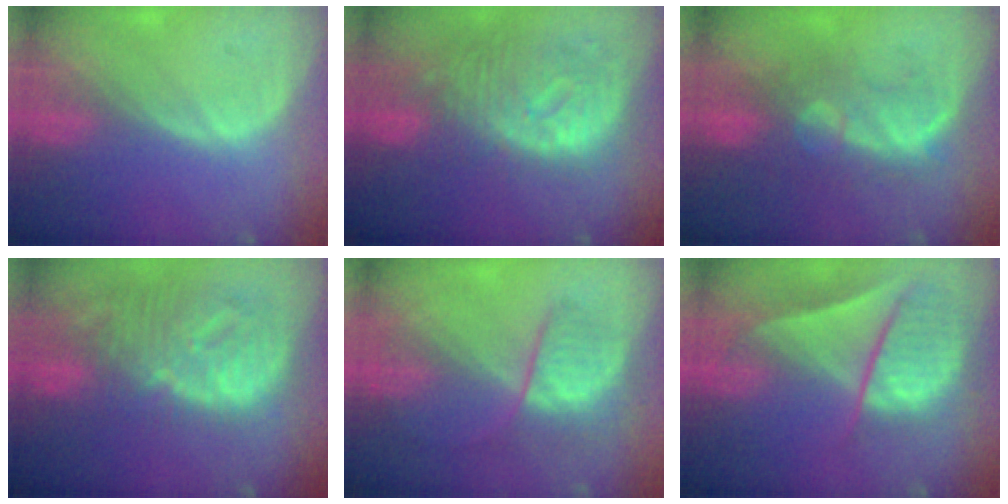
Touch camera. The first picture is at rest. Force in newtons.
{"total": 11.5, "press": 9.9, "slide": 5.8}
{"total": 8.8, "press": 8.2, "slide": 3.2}
{"total": 12.5, "press": 10.9, "slide": 6.2}
{"total": 6.6, "press": 6.2, "slide": 2.3}
{"total": 9.5, "press": 8.2, "slide": 4.9}